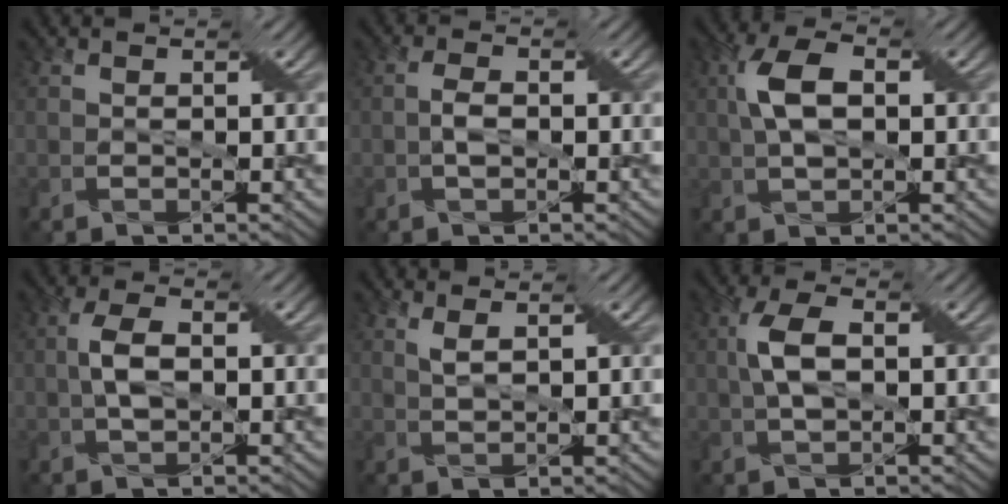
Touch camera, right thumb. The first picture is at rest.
{"total": 1.9, "force": [-0.4, 0.9, 1.6], "torque": [-0.037, 0.004, -0.010]}
{"total": 6.7, "force": [1.2, 3.5, 5.6], "torque": [-0.122, 0.013, 0.016]}
{"total": 4.1, "force": [0.1, 1.9, 3.6], "torque": [-0.080, 0.004, 0.000]}
{"total": 2.0, "force": [1.4, 0.0, 1.4], "torque": [-0.037, 0.005, 0.025]}
{"total": 5.2, "force": [0.7, 2.4, 4.6], "torque": [-0.106, 0.010, 0.009]}